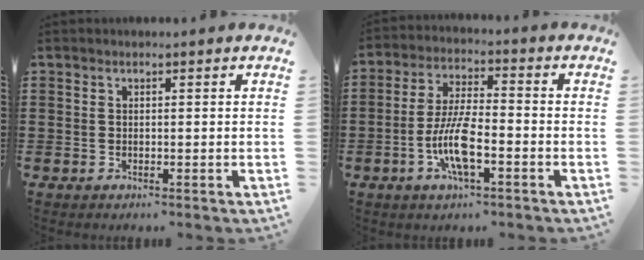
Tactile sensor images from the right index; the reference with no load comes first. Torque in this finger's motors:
{"motor_torque": [2.14, 0.00, 0.31, 0.21]}